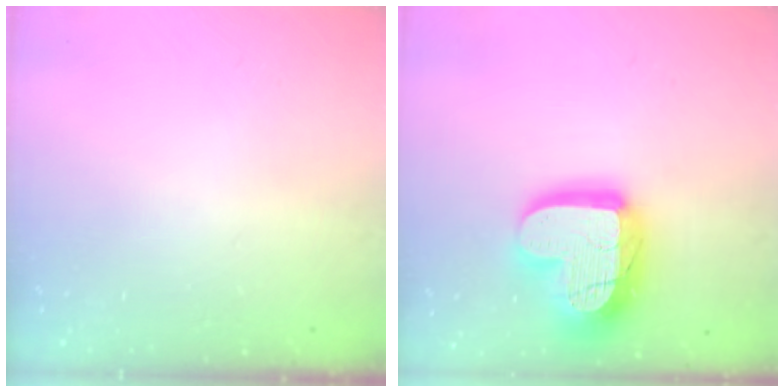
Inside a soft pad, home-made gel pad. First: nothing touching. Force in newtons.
{"total": 21.7, "press": 21.6, "slide": 1.9}